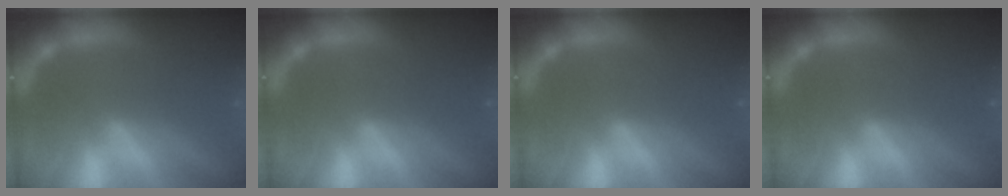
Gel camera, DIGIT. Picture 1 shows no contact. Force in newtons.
{"total": 0.0}
{"total": 0.0}
{"total": 0.0}